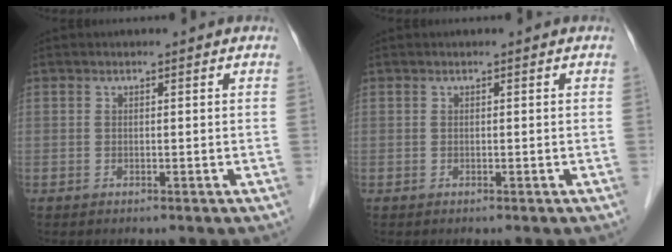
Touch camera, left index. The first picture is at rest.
{"total": 0.0}